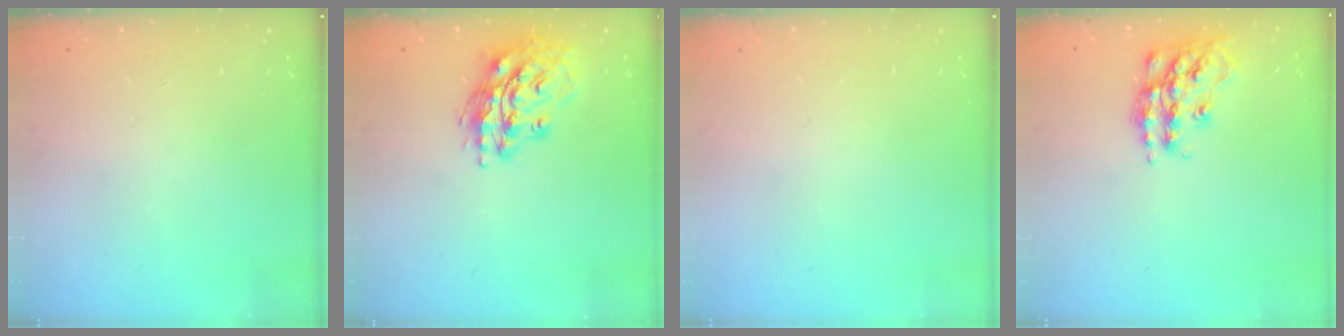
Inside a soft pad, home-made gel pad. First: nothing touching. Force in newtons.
{"total": 16.9, "press": 16.7, "slide": 2.3}
{"total": 0.0}
{"total": 16.6, "press": 16.5, "slide": 1.0}